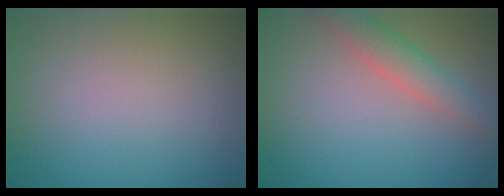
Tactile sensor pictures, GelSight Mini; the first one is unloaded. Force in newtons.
{"total": 2.9, "press": 2.9, "slide": 0.2}